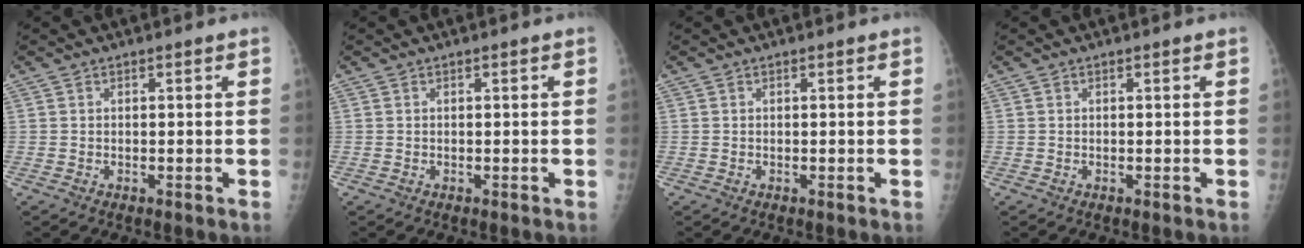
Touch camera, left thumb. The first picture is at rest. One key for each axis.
{"total": 0.0}
{"total": 0.0}
{"total": 0.0}